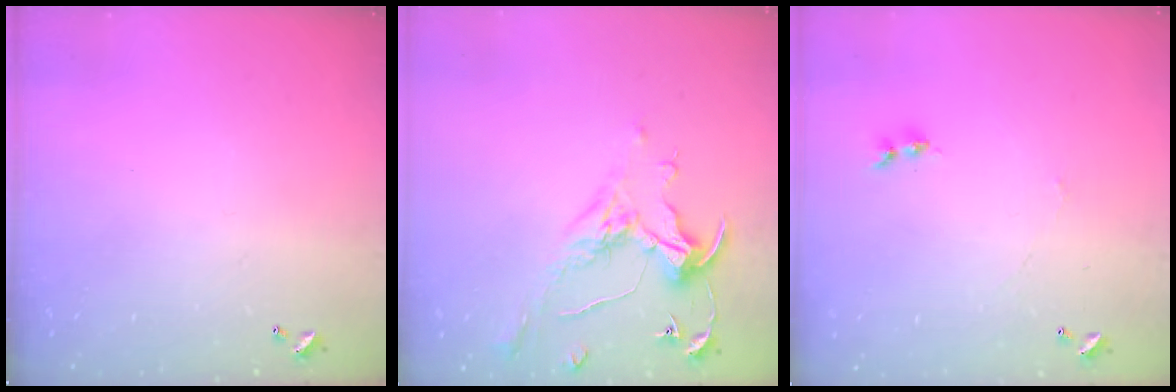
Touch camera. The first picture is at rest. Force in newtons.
{"total": 0.8, "press": 0.7, "slide": 0.5}
{"total": 1.2, "press": 1.1, "slide": 0.3}